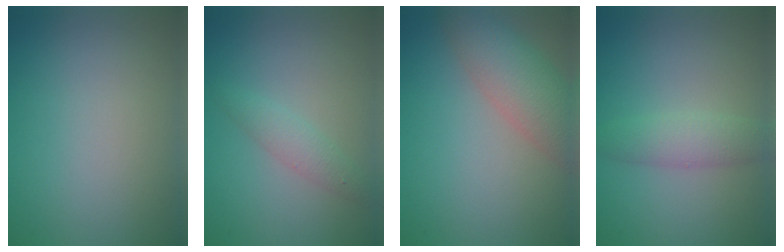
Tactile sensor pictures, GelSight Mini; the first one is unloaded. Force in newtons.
{"total": 1.8, "press": 1.8, "slide": 0.0}
{"total": 5.3, "press": 5.3, "slide": 0.3}
{"total": 2.7, "press": 2.7, "slide": 0.1}